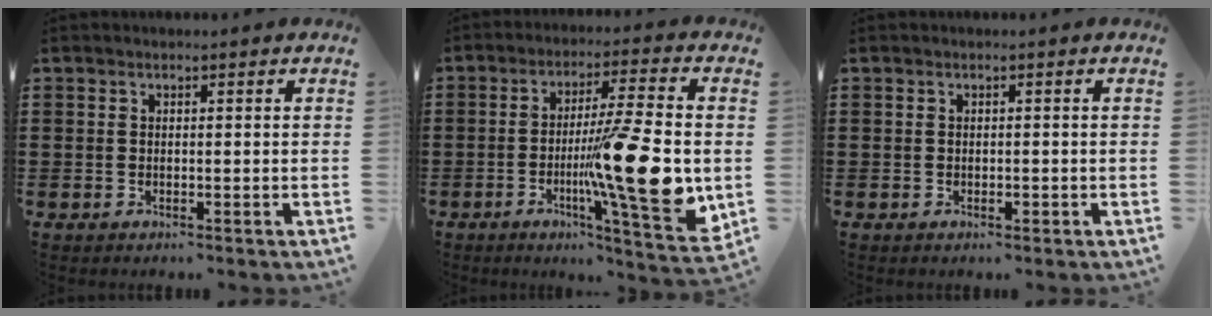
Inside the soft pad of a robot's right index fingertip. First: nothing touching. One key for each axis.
{"total": 15.7, "fx": -2.5, "fy": 2.3, "fz": 15.3, "tx": -0.242, "ty": -0.020, "tz": -0.045}
{"total": 0.6, "fx": -0.3, "fy": 0.3, "fz": 0.5, "tx": -0.011, "ty": -0.004, "tz": -0.005}